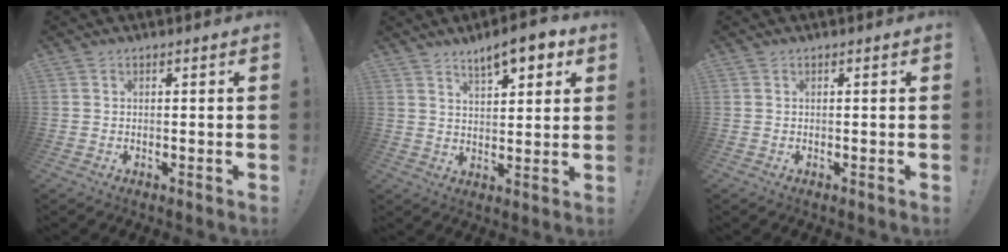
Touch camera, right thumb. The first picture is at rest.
{"total": 8.5, "force": [5.8, 2.8, 5.6], "torque": [-0.075, -0.033, 0.098]}
{"total": 0.0}